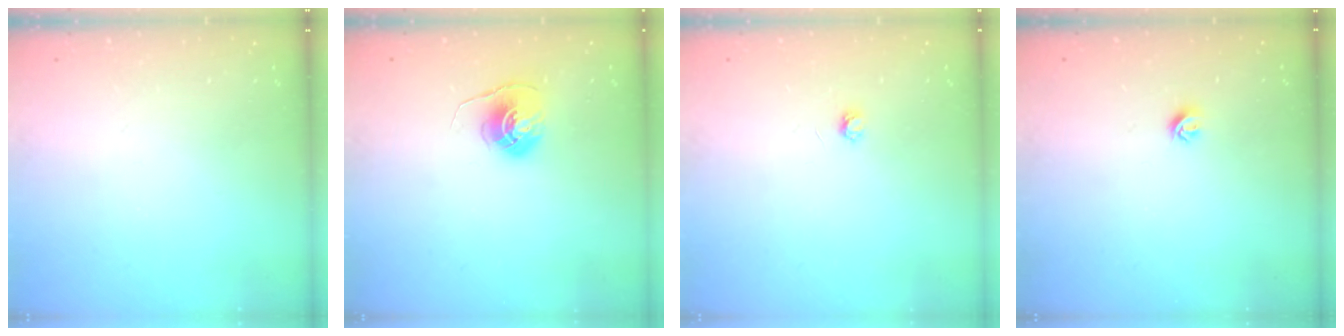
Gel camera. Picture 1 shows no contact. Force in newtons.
{"total": 6.0, "press": 6.0, "slide": 0.4}
{"total": 2.9, "press": 2.9, "slide": 0.3}
{"total": 5.3, "press": 5.2, "slide": 0.7}